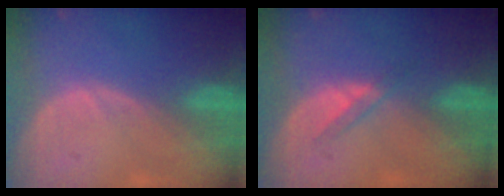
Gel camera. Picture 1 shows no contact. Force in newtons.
{"total": 2.3, "press": 2.0, "slide": 1.0}